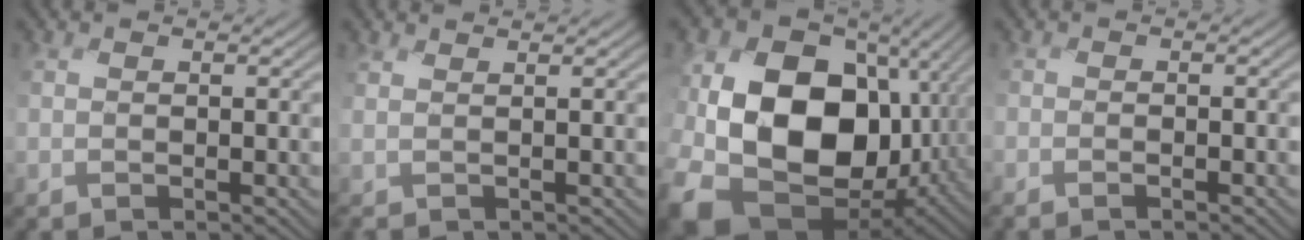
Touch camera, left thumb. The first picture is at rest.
{"total": 1.2, "force": [1.0, -0.4, 0.4], "torque": [-0.006, 0.006, 0.011]}
{"total": 18.7, "force": [-2.7, 13.5, 12.6], "torque": [-0.276, -0.019, -0.035]}
{"total": 0.9, "force": [-0.9, 0.0, 0.1], "torque": [0.002, 0.002, -0.019]}